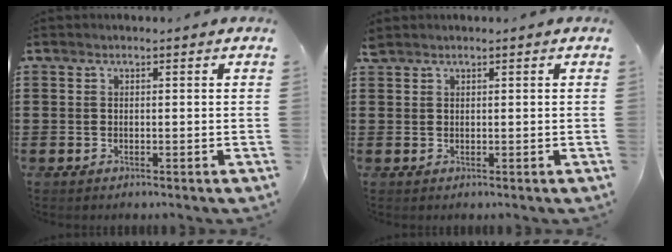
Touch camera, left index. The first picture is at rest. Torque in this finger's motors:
{"motor_torque": [-0.02, -0.02, 0.00, -0.01]}